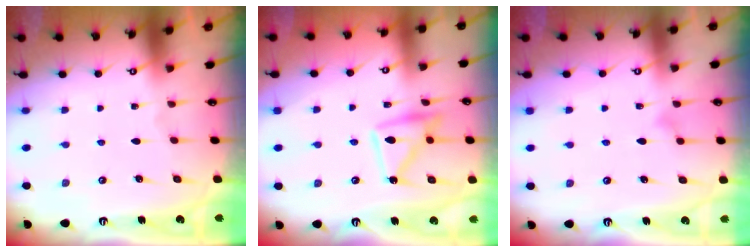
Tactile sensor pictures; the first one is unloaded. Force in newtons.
{"total": 12.6, "press": 12.6, "slide": 1.1}
{"total": 6.1, "press": 6.1, "slide": 0.3}